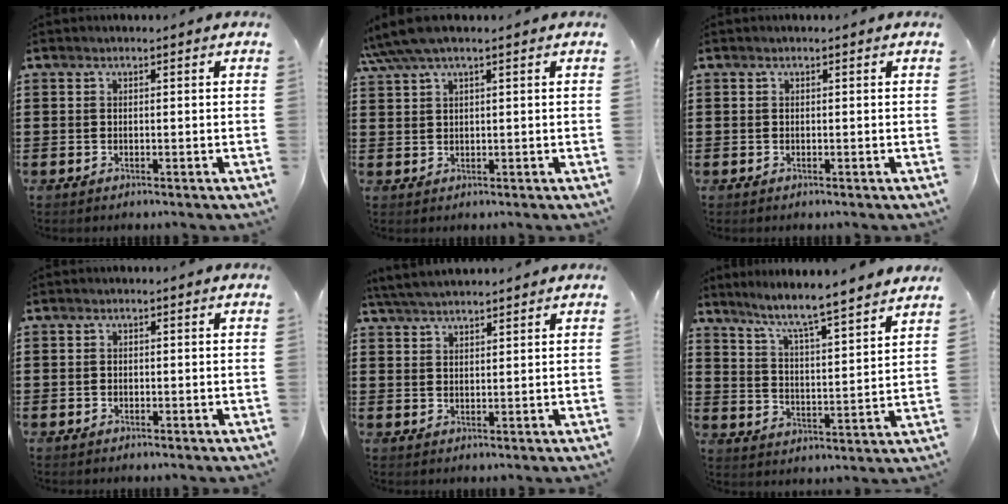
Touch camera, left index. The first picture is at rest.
{"total": 3.4, "force": [2.1, 0.4, 2.6], "torque": [-0.061, 0.002, 0.037]}
{"total": 0.0}
{"total": 0.7, "force": [-0.3, 0.5, 0.3], "torque": [-0.007, 0.000, -0.006]}
{"total": 3.6, "force": [3.4, 0.2, 1.1], "torque": [-0.030, -0.004, 0.065]}
{"total": 5.6, "force": [5.1, -1.0, 2.2], "torque": [-0.067, -0.047, 0.077]}